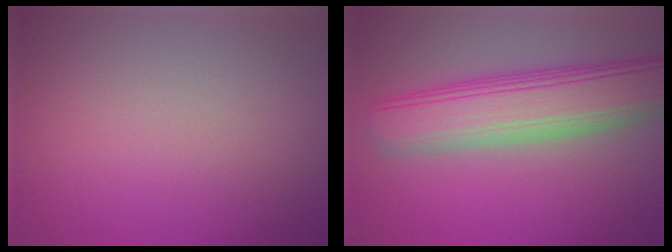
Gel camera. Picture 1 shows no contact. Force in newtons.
{"total": 8.6, "press": 8.6, "slide": 0.6}